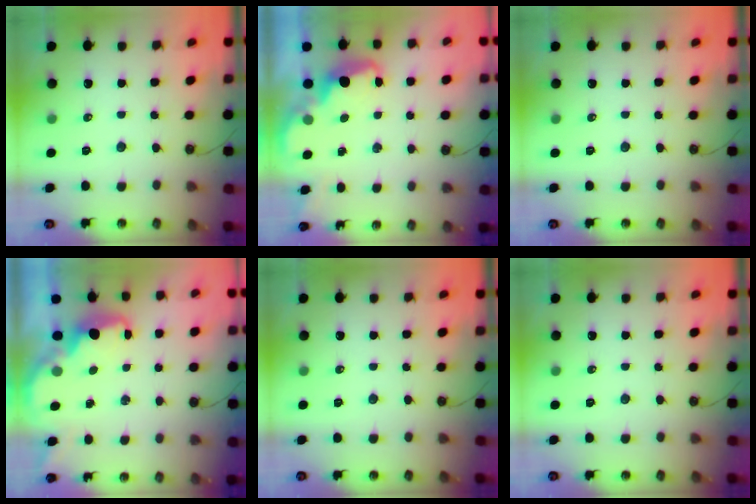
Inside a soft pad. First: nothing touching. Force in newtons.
{"total": 2.1, "press": 2.0, "slide": 0.6}
{"total": 0.0}
{"total": 2.2, "press": 2.1, "slide": 0.9}
{"total": 0.0}
{"total": 0.0}